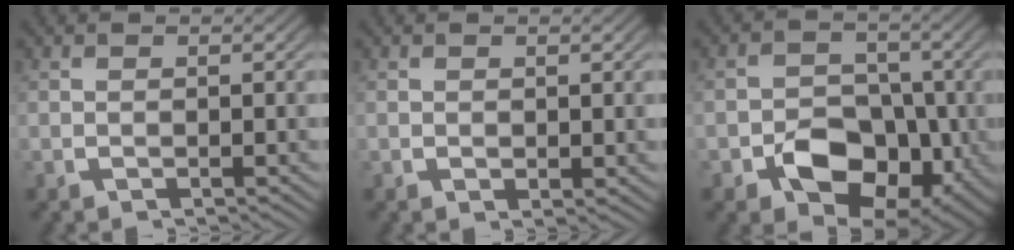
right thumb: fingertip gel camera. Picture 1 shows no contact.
{"total": 0.6, "force": [0.3, 0.4, 0.4], "torque": [-0.003, -0.005, 0.010]}
{"total": 10.2, "force": [-2.6, 7.5, 6.4], "torque": [-0.106, -0.036, -0.035]}